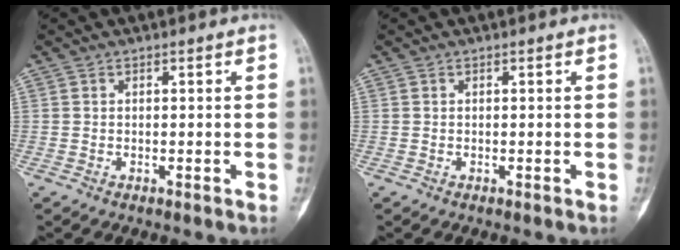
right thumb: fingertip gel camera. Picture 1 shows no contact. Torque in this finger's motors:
{"motor_torque": [1.92, 1.61, 0.00, 0.00, 0.00]}